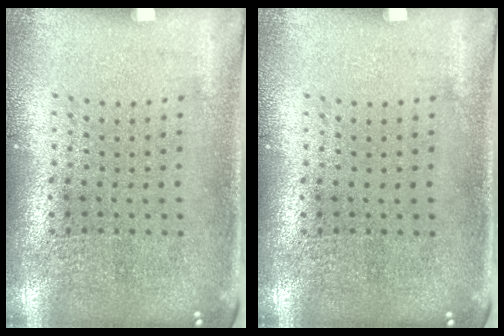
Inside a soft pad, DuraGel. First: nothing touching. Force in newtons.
{"total": 0.0}